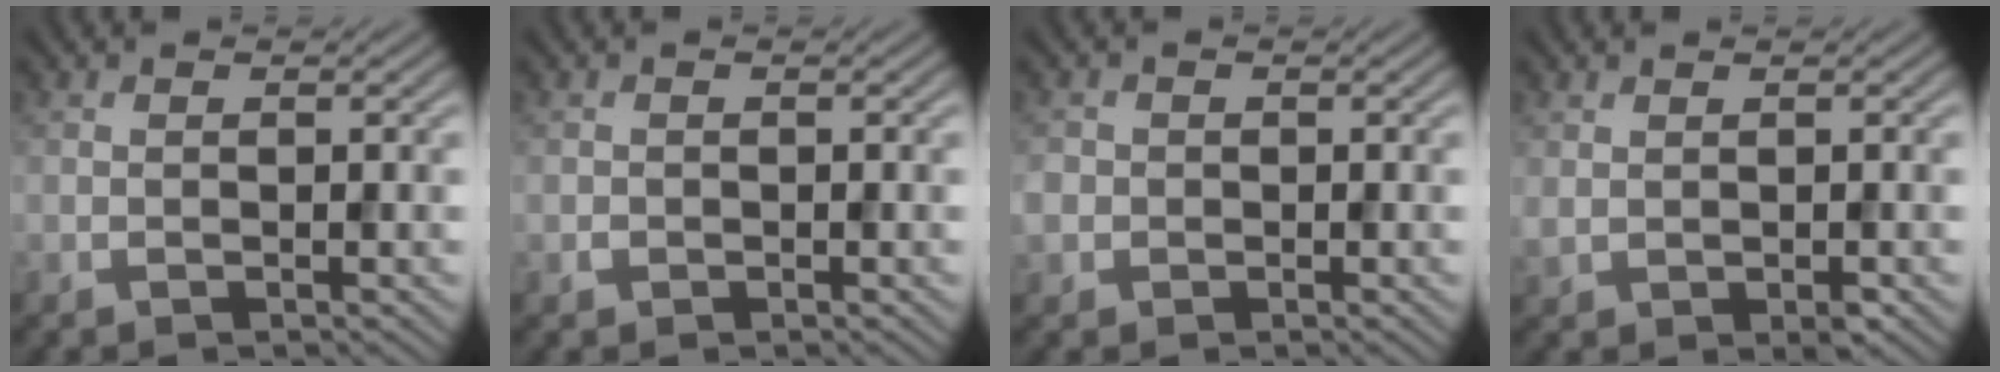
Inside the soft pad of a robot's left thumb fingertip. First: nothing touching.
{"total": 0.7, "force": [-0.3, 0.6, 0.0], "torque": [0.001, -0.004, -0.007]}
{"total": 2.7, "force": [-0.5, 2.6, 0.7], "torque": [-0.022, -0.003, -0.011]}
{"total": 1.4, "force": [0.1, 0.8, 1.1], "torque": [-0.028, -0.008, 0.007]}